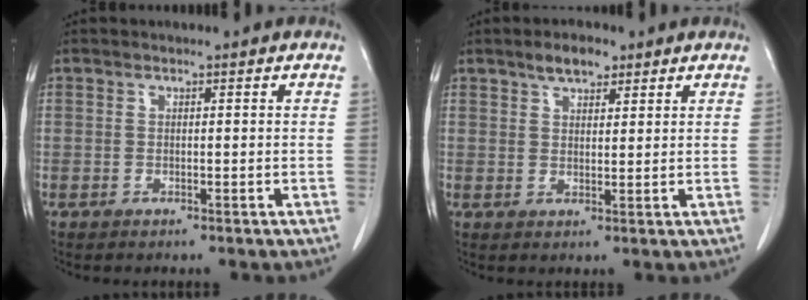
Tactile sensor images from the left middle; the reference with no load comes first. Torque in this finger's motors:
{"motor_torque": [0.71, -0.58, -0.01, 0.03]}